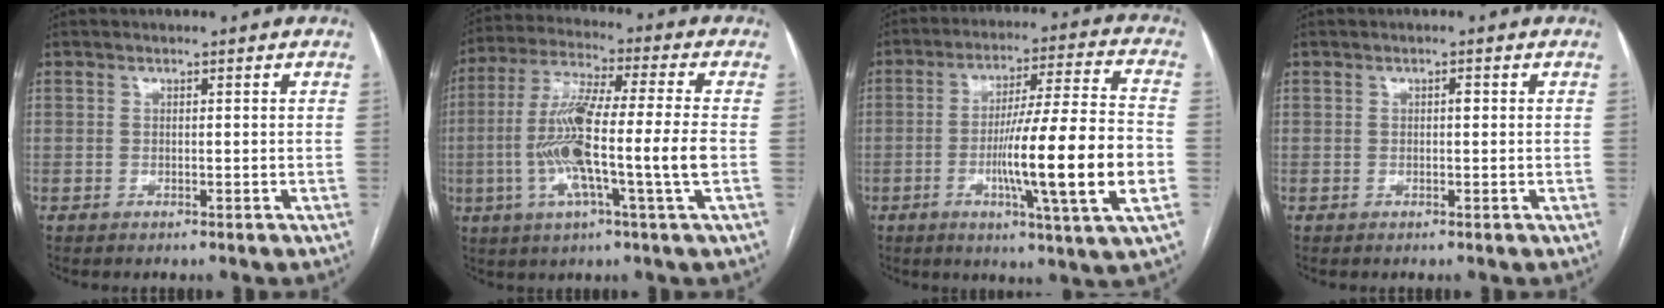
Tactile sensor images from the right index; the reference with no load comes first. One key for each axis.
{"total": 15.1, "fx": -2.5, "fy": 0.1, "fz": 14.9, "tx": -0.287, "ty": 0.000, "tz": -0.054}
{"total": 17.7, "fx": -3.8, "fy": -0.4, "fz": 17.2, "tx": -0.277, "ty": -0.007, "tz": -0.065}
{"total": 0.9, "fx": 0.1, "fy": 0.3, "fz": 0.8, "tx": -0.011, "ty": 0.003, "tz": 0.001}